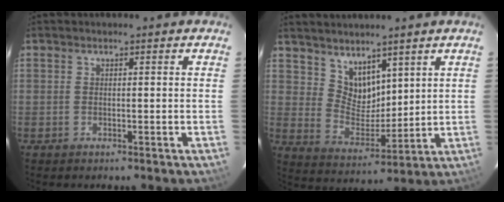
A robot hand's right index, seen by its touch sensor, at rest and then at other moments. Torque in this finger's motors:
{"motor_torque": [0.06, 0.15, 0.07, 0.04]}